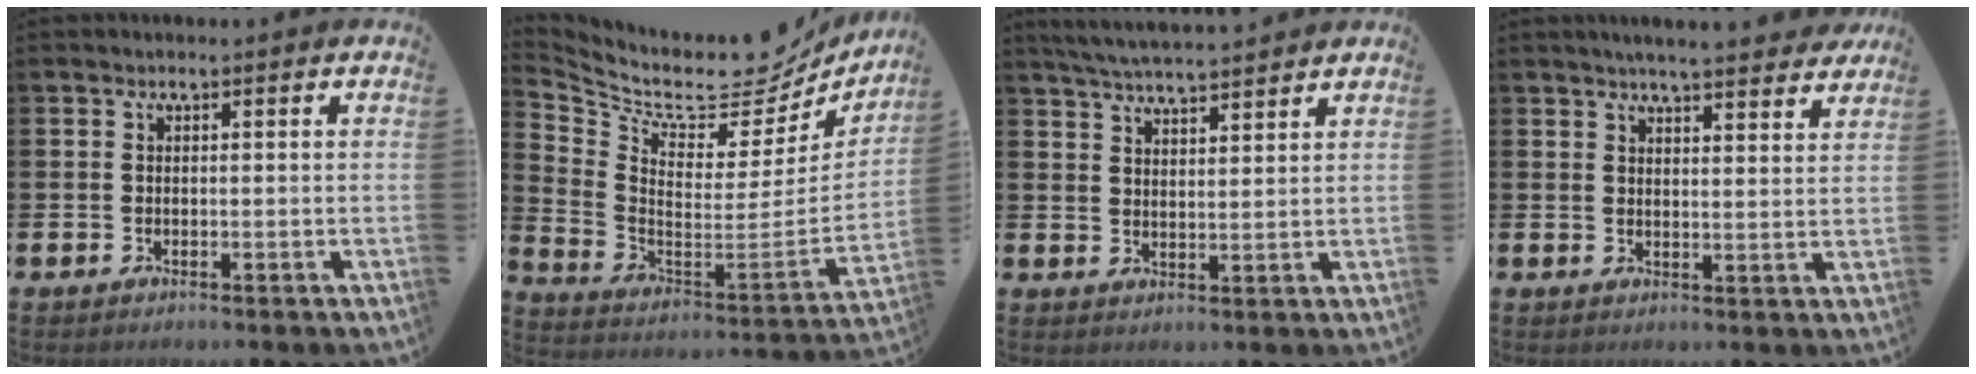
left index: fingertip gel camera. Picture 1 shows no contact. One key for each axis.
{"total": 6.9, "fx": 5.5, "fy": 3.0, "fz": 2.8, "tx": -0.078, "ty": -0.059, "tz": 0.085}
{"total": 4.9, "fx": 4.8, "fy": 0.0, "fz": 0.6, "tx": -0.034, "ty": -0.020, "tz": 0.088}
{"total": 5.1, "fx": 4.9, "fy": -0.1, "fz": 1.2, "tx": -0.022, "ty": -0.029, "tz": 0.086}